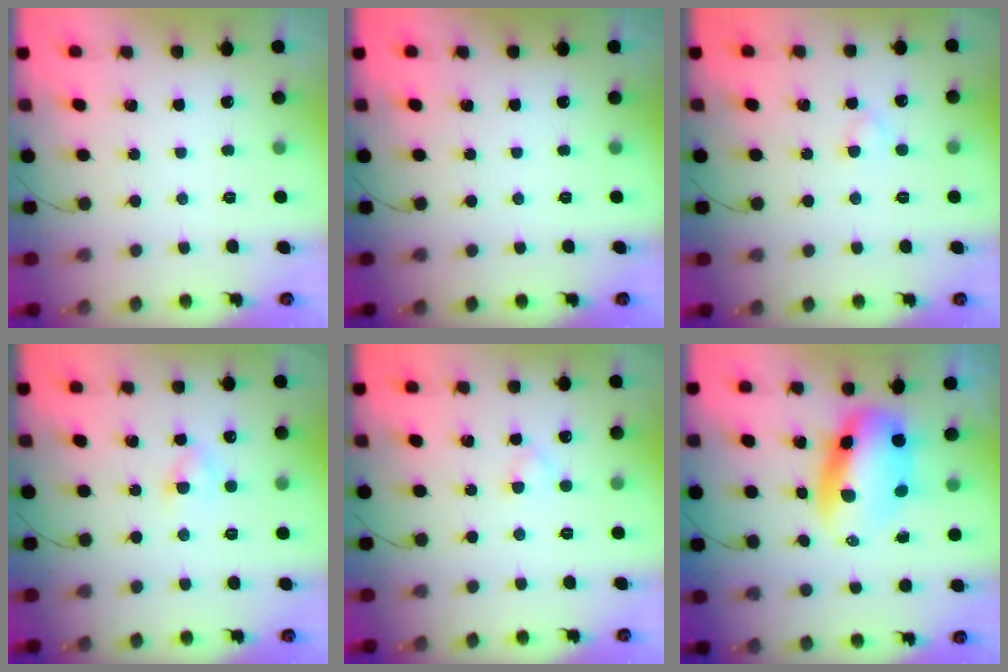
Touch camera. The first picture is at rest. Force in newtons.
{"total": 0.0}
{"total": 2.2, "press": 1.9, "slide": 1.0}
{"total": 2.1, "press": 1.9, "slide": 0.8}
{"total": 2.2, "press": 1.9, "slide": 1.0}
{"total": 10.0, "press": 9.6, "slide": 2.6}